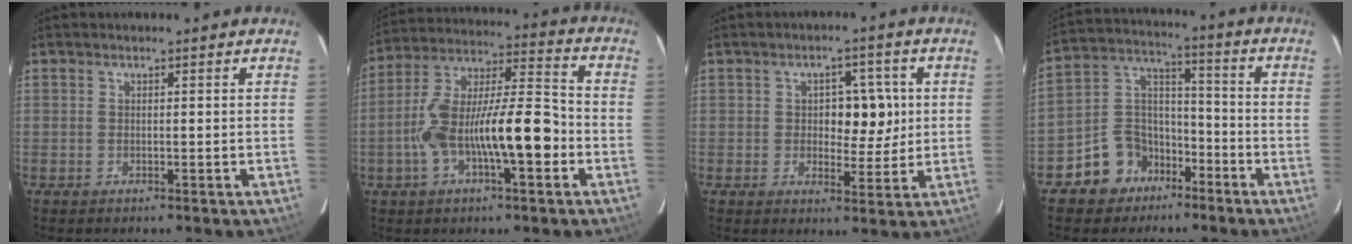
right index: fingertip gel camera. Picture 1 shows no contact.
{"total": 16.1, "force": [-4.2, 3.9, 15.1], "torque": [-0.284, 0.025, -0.071]}
{"total": 6.4, "force": [0.9, 3.8, 5.0], "torque": [-0.060, 0.014, 0.018]}
{"total": 10.3, "force": [-6.0, 7.8, 3.0], "torque": [-0.063, 0.037, -0.100]}